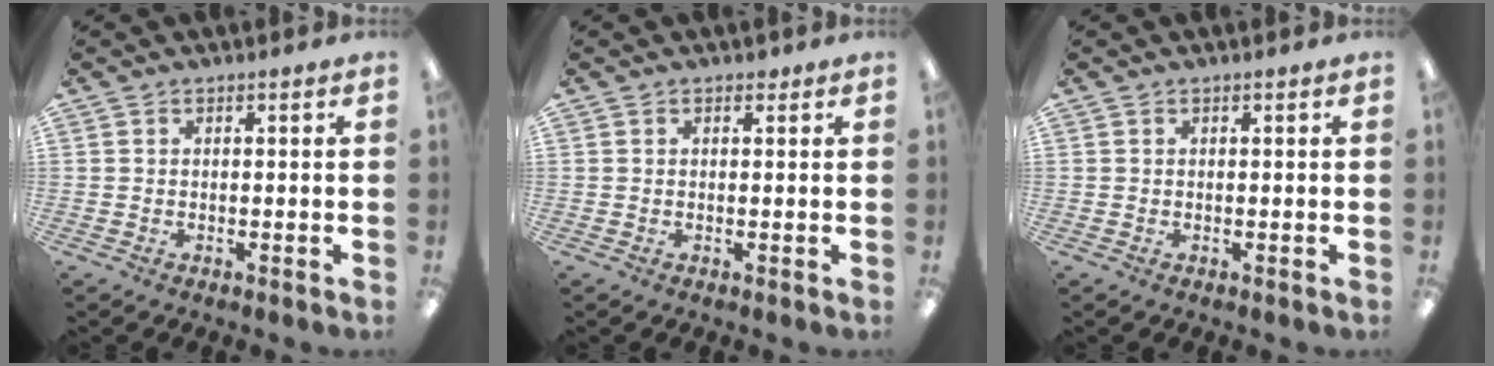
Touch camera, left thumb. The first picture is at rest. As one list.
[{"total": 1.1, "force": [0.6, 0.7, 0.6], "torque": [-0.005, -0.001, 0.009]}, {"total": 0.0}]